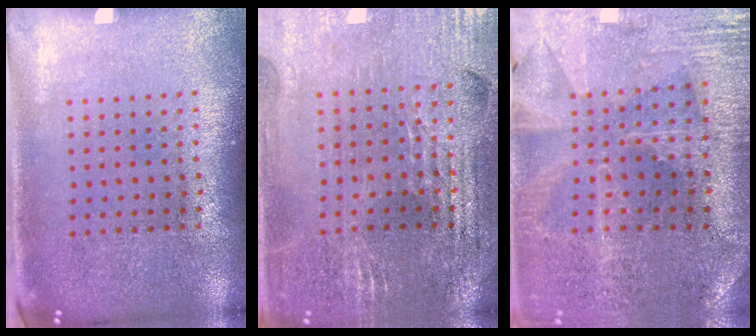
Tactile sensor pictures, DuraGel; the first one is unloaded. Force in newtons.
{"total": 2.9, "press": 2.8, "slide": 0.5}
{"total": 1.4, "press": 1.3, "slide": 0.4}